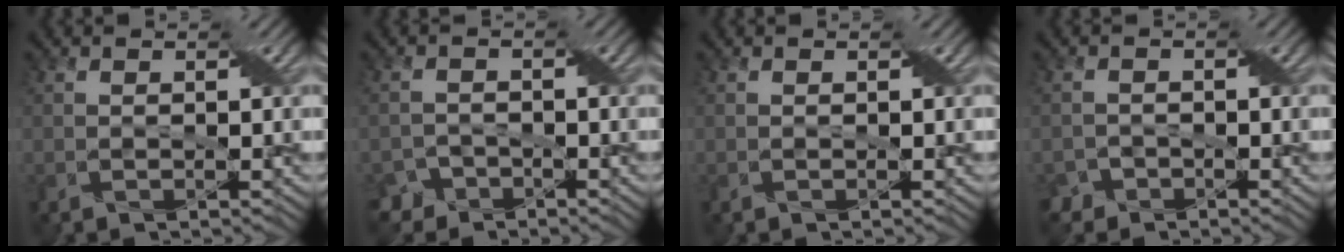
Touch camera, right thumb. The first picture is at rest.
{"total": 3.1, "force": [-2.7, 1.7, 0.3], "torque": [-0.001, 0.003, -0.051]}
{"total": 0.0}
{"total": 2.0, "force": [-1.6, 1.2, 0.0], "torque": [-0.002, 0.005, -0.034]}